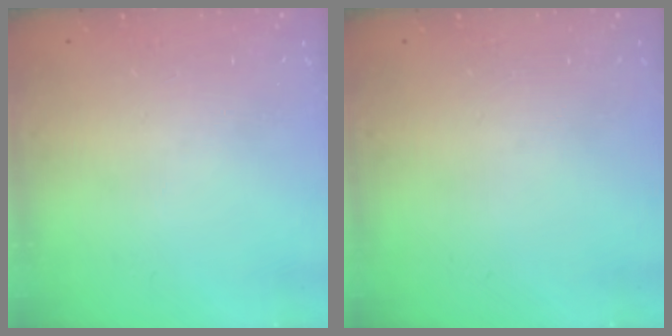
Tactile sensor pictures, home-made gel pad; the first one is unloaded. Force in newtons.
{"total": 0.0}